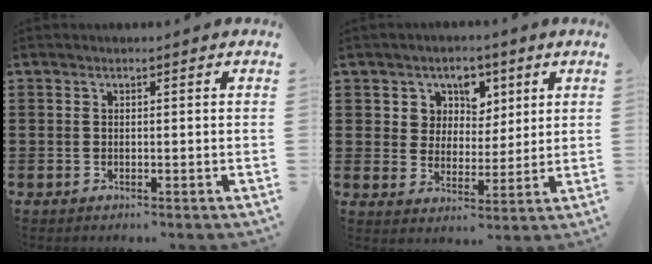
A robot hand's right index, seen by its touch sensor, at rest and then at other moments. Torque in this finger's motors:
{"motor_torque": [0.07, -0.05, 0.20, 0.04]}